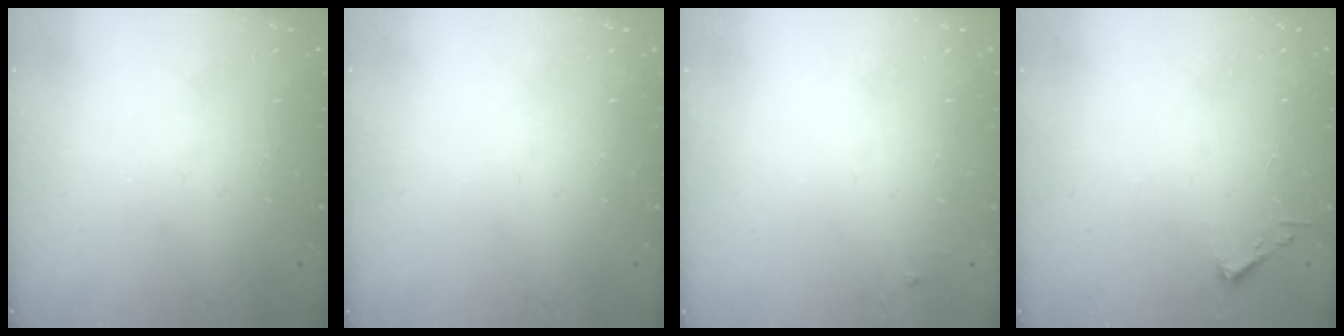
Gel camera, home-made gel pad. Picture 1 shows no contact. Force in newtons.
{"total": 0.0}
{"total": 3.2, "press": 3.2, "slide": 0.5}
{"total": 2.4, "press": 2.4, "slide": 0.3}